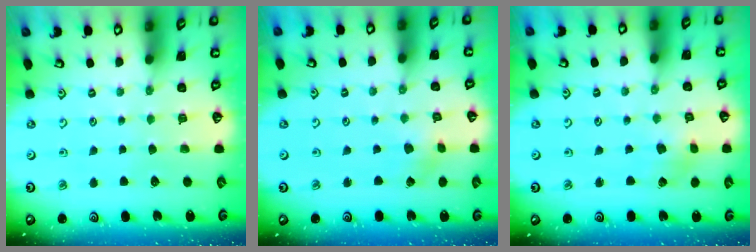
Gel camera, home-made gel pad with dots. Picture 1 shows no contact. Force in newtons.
{"total": 2.3, "press": 2.3, "slide": 0.3}
{"total": 2.9, "press": 2.9, "slide": 0.5}